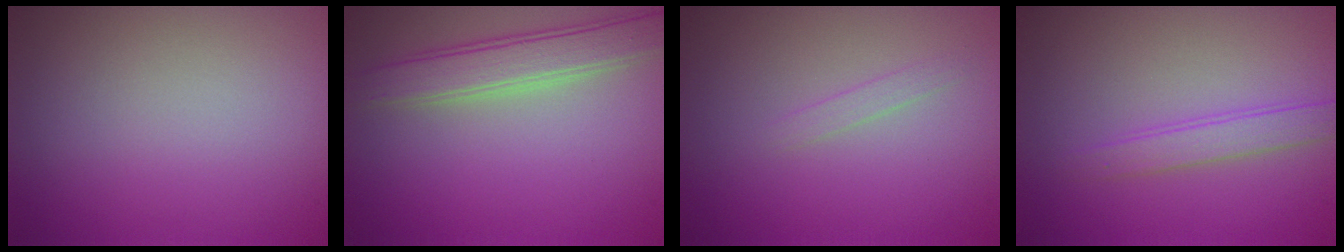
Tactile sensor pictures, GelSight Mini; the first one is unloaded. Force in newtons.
{"total": 3.8, "press": 3.8, "slide": 0.2}
{"total": 0.8, "press": 0.8, "slide": 0.0}
{"total": 2.0, "press": 2.0, "slide": 0.1}